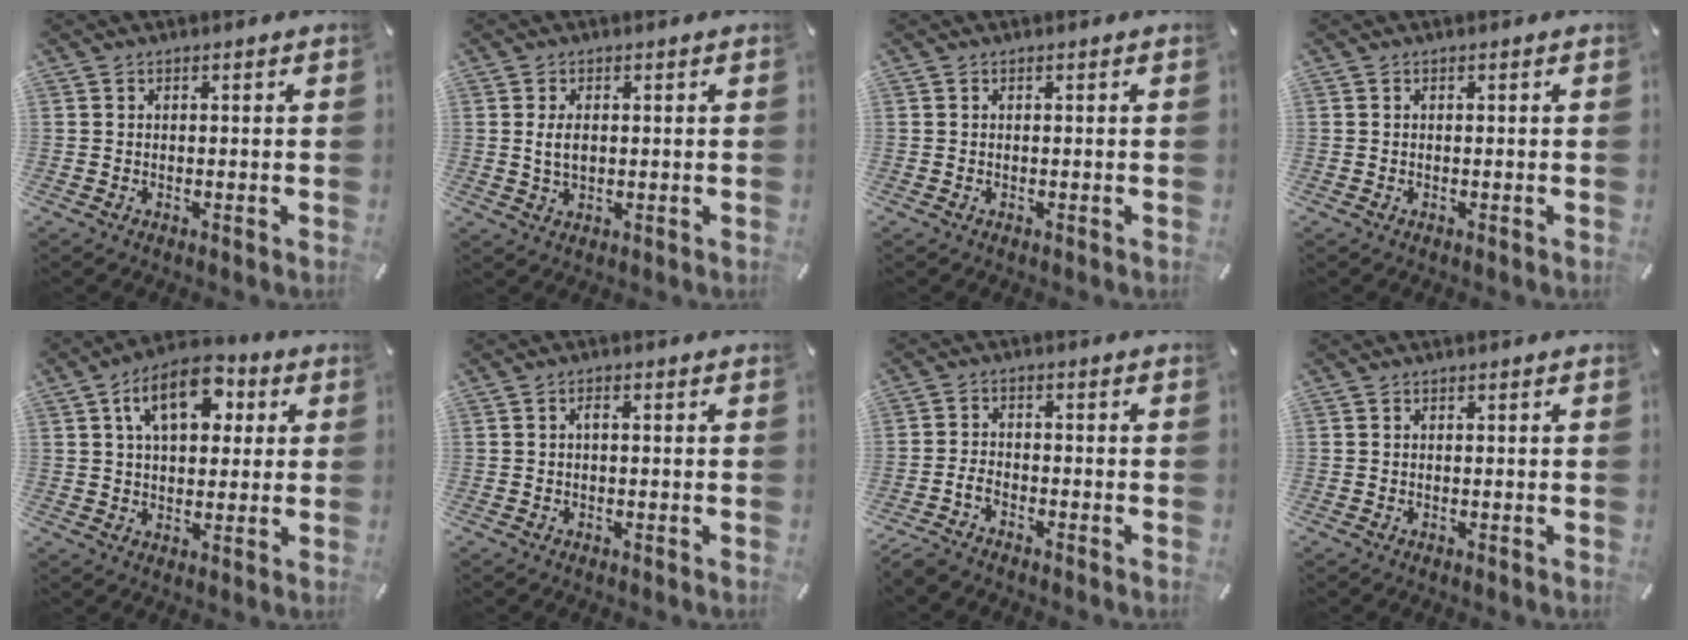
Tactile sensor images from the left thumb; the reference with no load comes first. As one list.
[{"total": 3.3, "force": [0.4, 1.9, 2.6], "torque": [-0.069, -0.001, 0.001]}, {"total": 0.0}, {"total": 0.0}, {"total": 12.5, "force": [4.4, 7.5, 9.0], "torque": [-0.135, 0.003, 0.074]}, {"total": 1.4, "force": [-0.1, 0.4, 1.3], "torque": [-0.027, 0.003, -0.003]}, {"total": 3.2, "force": [-2.6, 1.1, 1.5], "torque": [-0.039, 0.008, -0.052]}, {"total": 0.0}]